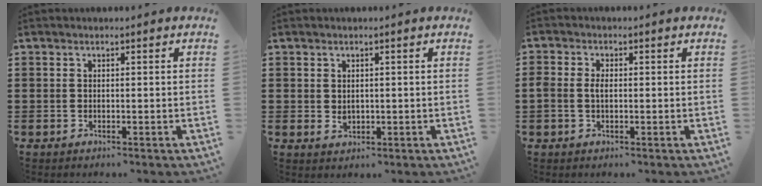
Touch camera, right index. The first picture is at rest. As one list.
[{"total": 1.4, "force": [0.4, 1.0, 0.9], "torque": [-0.017, 0.005, 0.007]}, {"total": 2.0, "force": [-0.1, 1.3, 1.5], "torque": [-0.039, 0.004, -0.006]}]